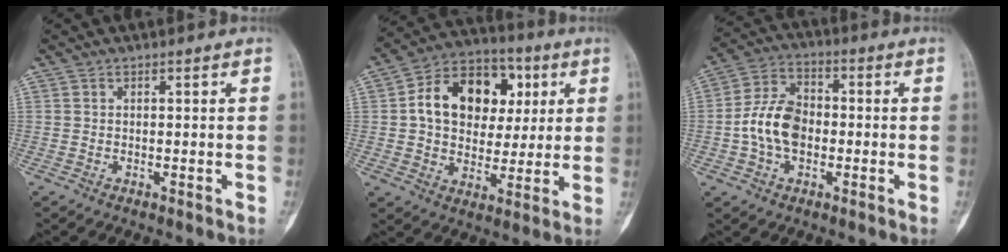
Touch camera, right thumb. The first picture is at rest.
{"total": 17.4, "force": [3.5, 12.8, 11.2], "torque": [-0.139, 0.014, 0.053]}
{"total": 10.6, "force": [-1.4, 7.2, 7.7], "torque": [-0.135, 0.028, -0.035]}